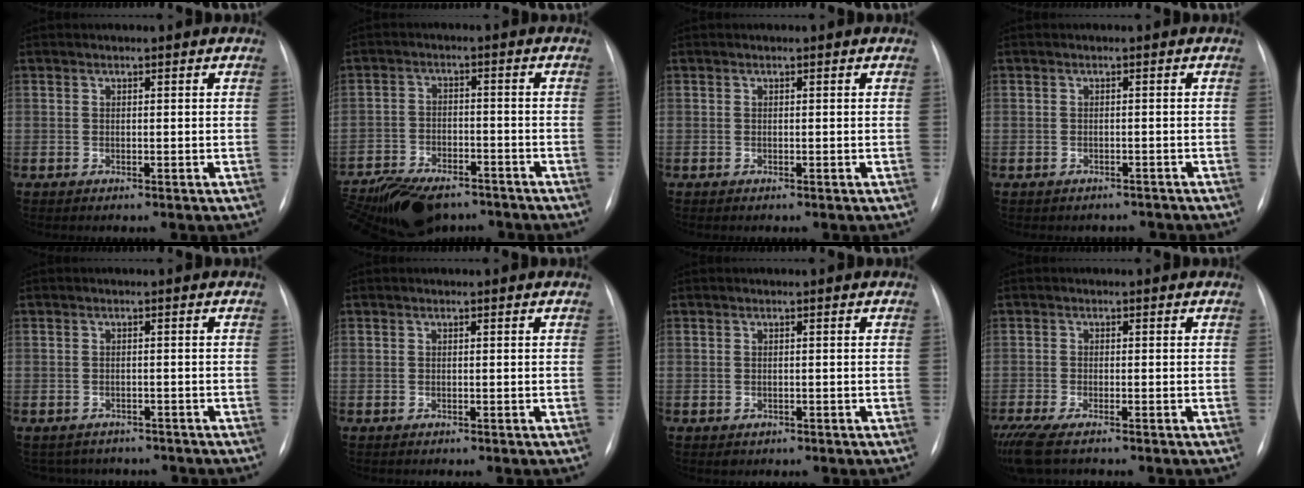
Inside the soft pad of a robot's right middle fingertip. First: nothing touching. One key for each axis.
{"total": 16.8, "fx": -13.3, "fy": 6.8, "fz": 7.9, "tx": -0.174, "ty": -0.018, "tz": -0.202}
{"total": 0.0}
{"total": 3.1, "fx": -2.6, "fy": 1.6, "fz": -0.1, "tx": 0.000, "ty": 0.013, "tz": -0.034}
{"total": 6.8, "fx": -6.0, "fy": 3.1, "fz": 1.0, "tx": -0.011, "ty": 0.009, "tz": -0.067}
{"total": 0.0}
{"total": 0.7, "fx": -0.3, "fy": 0.6, "fz": 0.2, "tx": -0.005, "ty": 0.001, "tz": -0.001}
{"total": 7.1, "fx": -5.4, "fy": 1.4, "fz": 4.4, "tx": -0.086, "ty": -0.016, "tz": -0.094}